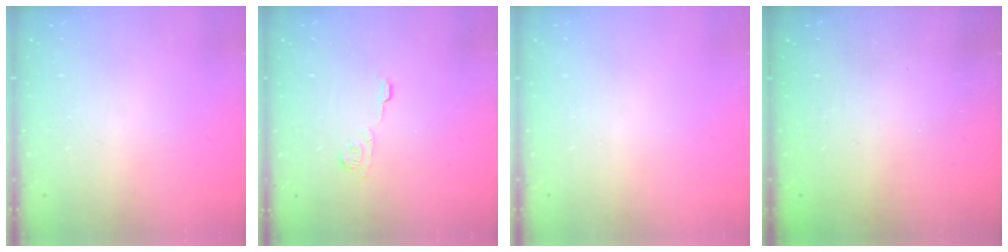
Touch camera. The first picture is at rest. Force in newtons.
{"total": 6.0, "press": 6.0, "slide": 0.4}
{"total": 0.0}
{"total": 2.5, "press": 2.4, "slide": 0.8}